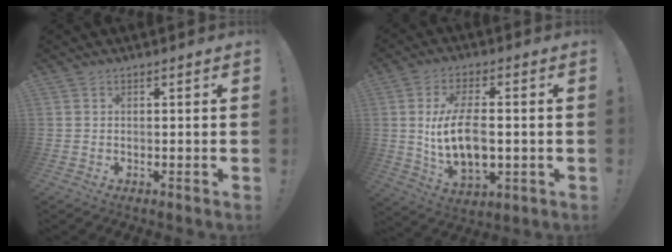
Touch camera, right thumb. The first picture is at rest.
{"total": 13.6, "force": [-0.1, 6.9, 11.7], "torque": [-0.219, -0.010, -0.005]}